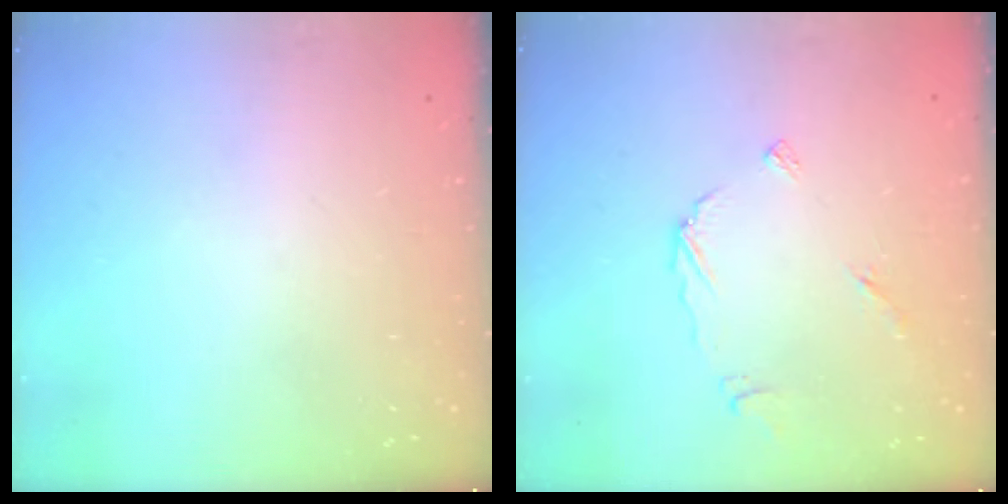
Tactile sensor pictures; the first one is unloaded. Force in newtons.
{"total": 5.5, "press": 5.5, "slide": 0.4}